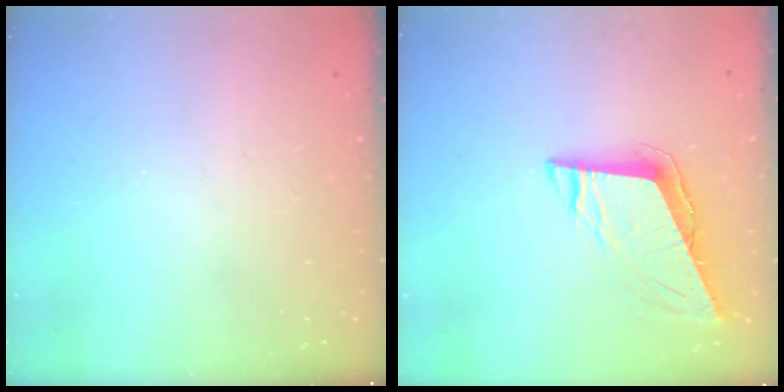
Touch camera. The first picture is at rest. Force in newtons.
{"total": 9.2, "press": 8.9, "slide": 2.2}